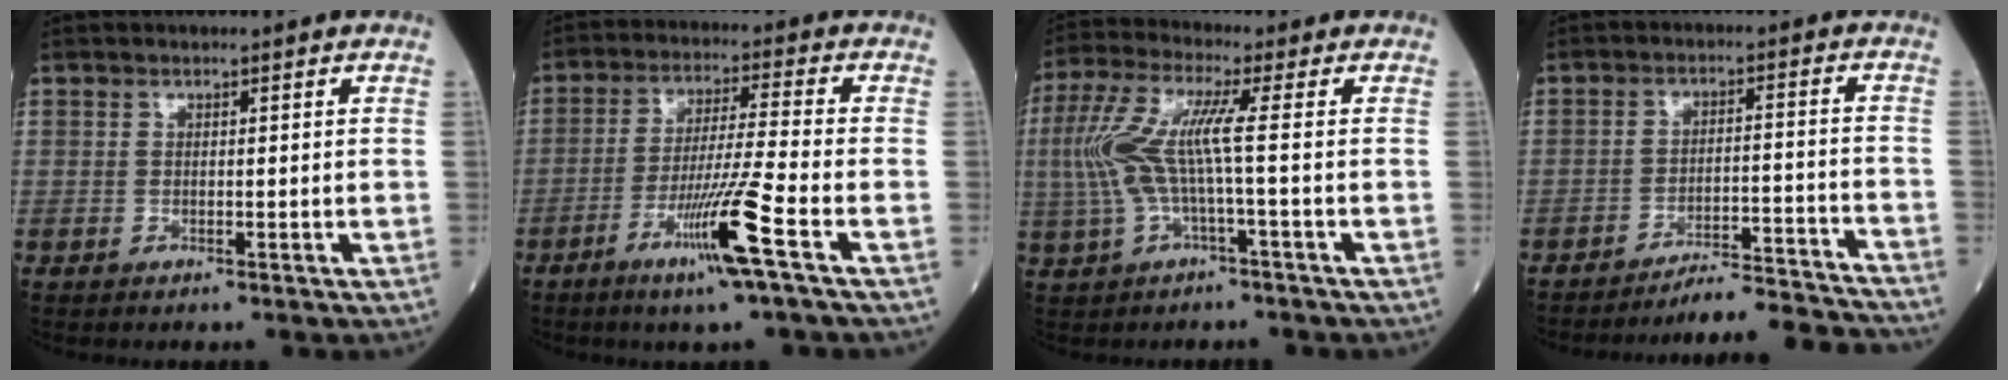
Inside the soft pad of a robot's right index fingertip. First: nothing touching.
{"total": 10.2, "force": [-4.9, -1.7, 8.8], "torque": [-0.166, -0.019, -0.092]}
{"total": 8.4, "force": [-0.3, 0.2, 8.4], "torque": [-0.198, 0.022, -0.009]}
{"total": 13.6, "force": [-13.5, -1.0, 1.6], "torque": [-0.006, 0.013, -0.185]}